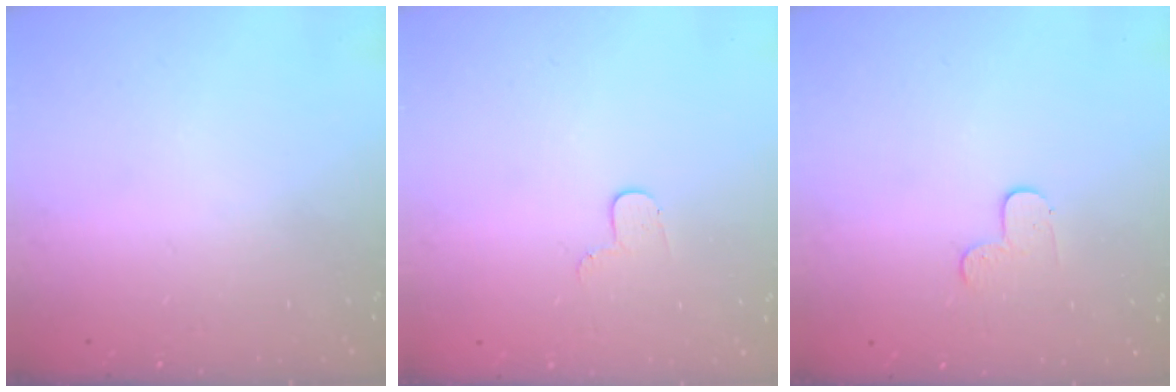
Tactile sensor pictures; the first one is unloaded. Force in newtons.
{"total": 3.4, "press": 3.4, "slide": 0.4}
{"total": 3.7, "press": 3.7, "slide": 0.4}